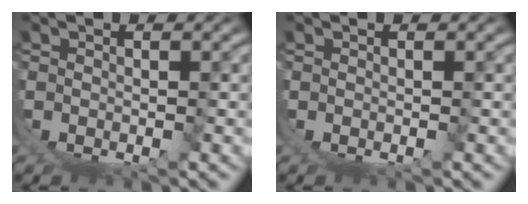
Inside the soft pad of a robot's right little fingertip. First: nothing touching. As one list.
[{"total": 0.0}]